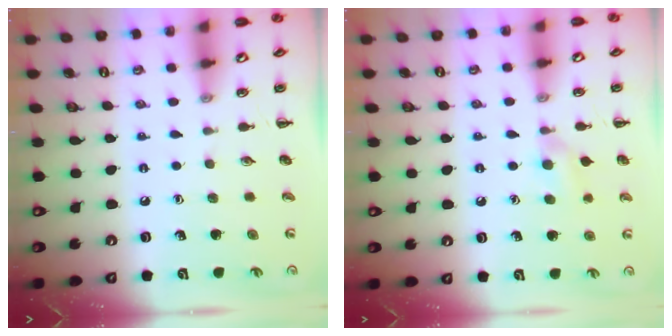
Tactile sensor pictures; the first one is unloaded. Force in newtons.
{"total": 6.7, "press": 6.4, "slide": 2.0}